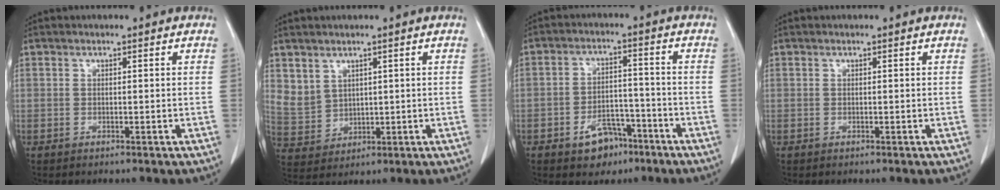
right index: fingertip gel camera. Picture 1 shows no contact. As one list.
[{"total": 6.0, "force": [3.2, 4.8, 1.4], "torque": [-0.035, 0.007, 0.085]}, {"total": 6.7, "force": [-4.1, 4.0, 3.5], "torque": [-0.059, 0.011, -0.061]}, {"total": 0.0}]